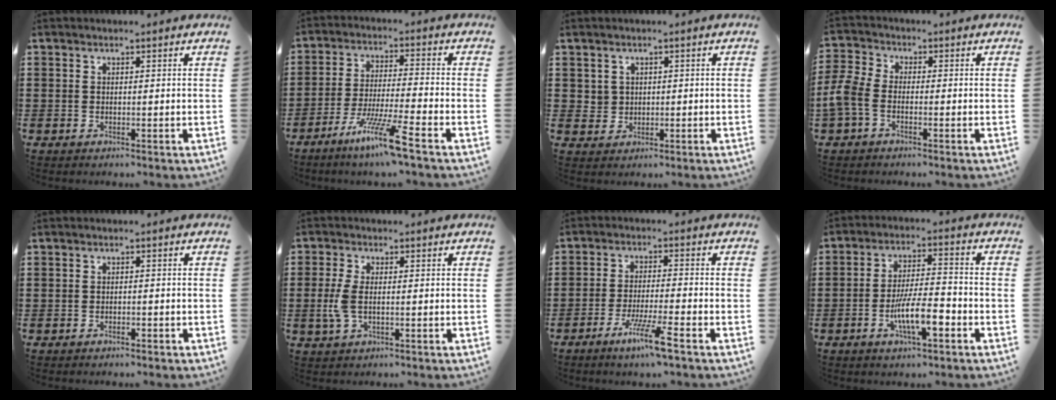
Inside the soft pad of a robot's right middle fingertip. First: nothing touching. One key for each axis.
{"total": 9.1, "fx": -6.5, "fy": -0.2, "fz": 6.3, "tx": -0.127, "ty": -0.012, "tz": -0.127}
{"total": 2.0, "fx": 0.7, "fy": 1.9, "fz": 0.3, "tx": -0.015, "ty": 0.010, "tz": 0.010}
{"total": 4.5, "fx": -2.1, "fy": 2.3, "fz": 3.3, "tx": -0.099, "ty": -0.007, "tz": -0.051}
{"total": 0.9, "fx": -0.8, "fy": 0.2, "fz": 0.3, "tx": -0.008, "ty": -0.002, "tz": -0.016}
{"total": 4.2, "fx": -0.4, "fy": 1.9, "fz": 3.7, "tx": -0.098, "ty": -0.007, "tz": -0.016}
{"total": 5.5, "fx": -3.5, "fy": 0.1, "fz": 4.2, "tx": -0.072, "ty": -0.007, "tz": -0.059}
{"total": 8.1, "fx": -3.6, "fy": 2.1, "fz": 6.9, "tx": -0.138, "ty": -0.005, "tz": -0.069}